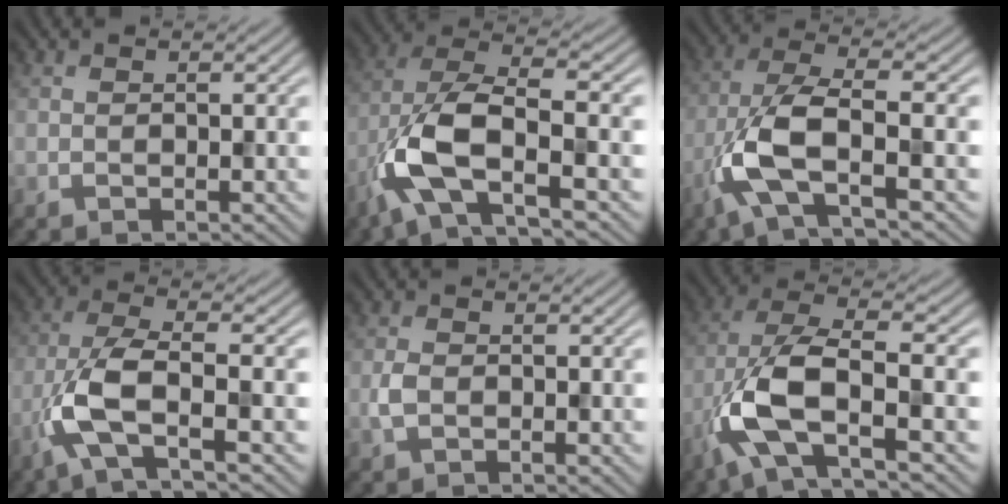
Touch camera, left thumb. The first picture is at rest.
{"total": 10.9, "force": [-4.4, 4.1, 9.1], "torque": [-0.195, -0.001, -0.093]}
{"total": 9.2, "force": [-3.5, 3.0, 8.0], "torque": [-0.175, 0.000, -0.084]}
{"total": 7.8, "force": [-3.1, 2.3, 6.7], "torque": [-0.148, 0.004, -0.080]}
{"total": 1.9, "force": [-0.5, 1.2, 1.3], "torque": [-0.034, 0.000, -0.012]}
{"total": 11.0, "force": [-4.0, 4.0, 9.4], "torque": [-0.206, -0.003, -0.085]}